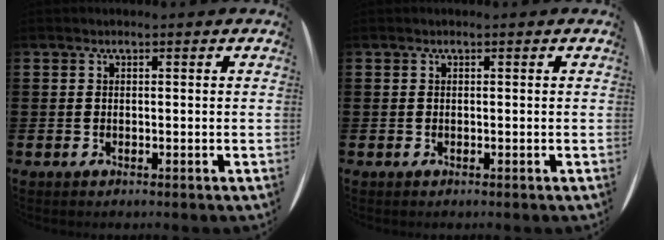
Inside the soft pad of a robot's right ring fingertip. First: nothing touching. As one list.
[{"total": 0.0}]